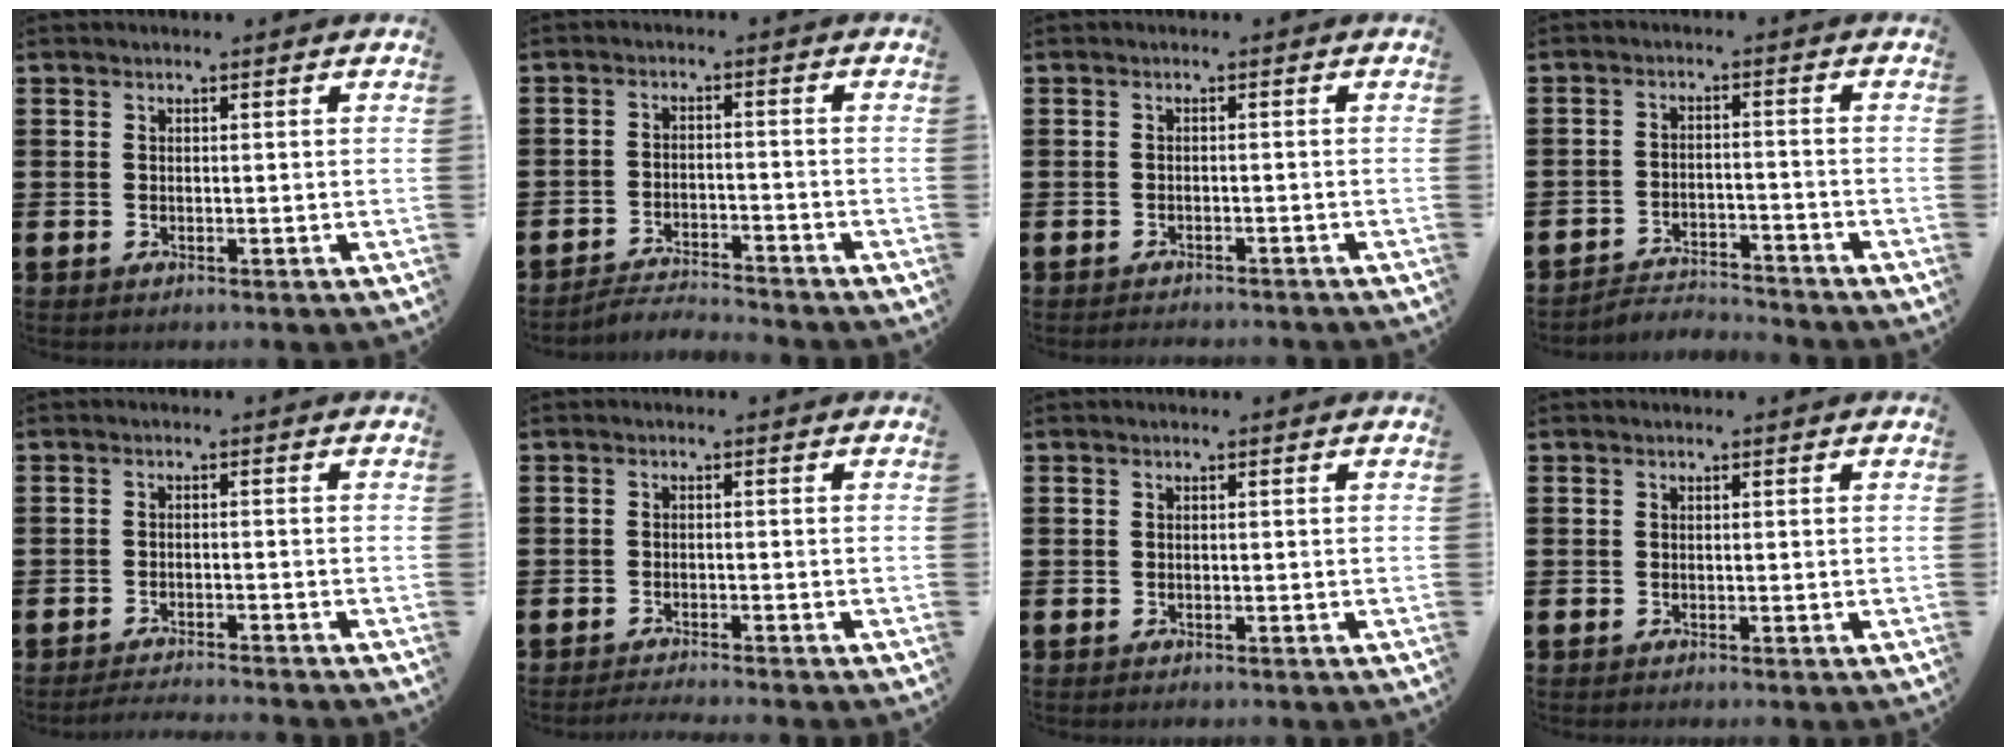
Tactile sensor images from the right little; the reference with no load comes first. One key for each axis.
{"total": 2.8, "fx": -2.8, "fy": 0.0, "fz": 0.0, "tx": -0.005, "ty": 0.004, "tz": -0.062}
{"total": 1.1, "fx": -1.1, "fy": 0.0, "fz": 0.0, "tx": -0.002, "ty": 0.001, "tz": -0.022}
{"total": 2.9, "fx": -2.9, "fy": 0.2, "fz": -0.1, "tx": -0.007, "ty": 0.003, "tz": -0.065}
{"total": 1.7, "fx": -1.7, "fy": -0.2, "fz": 0.3, "tx": -0.005, "ty": 0.003, "tz": -0.033}
{"total": 1.3, "fx": -1.2, "fy": -0.2, "fz": 0.2, "tx": -0.003, "ty": 0.000, "tz": -0.024}
{"total": 0.0}
{"total": 0.0}